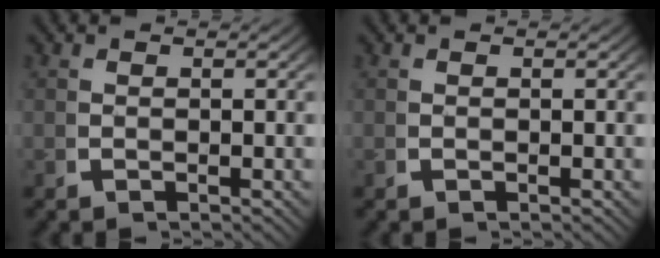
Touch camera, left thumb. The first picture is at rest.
{"total": 0.0}